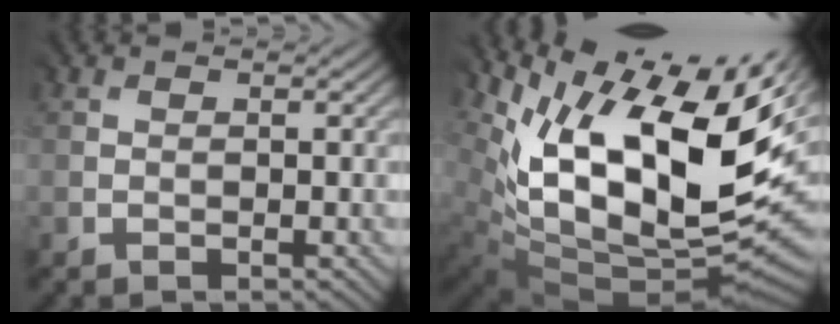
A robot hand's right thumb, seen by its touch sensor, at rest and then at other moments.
{"total": 19.3, "force": [4.7, 9.2, 16.4], "torque": [-0.277, -0.022, 0.106]}